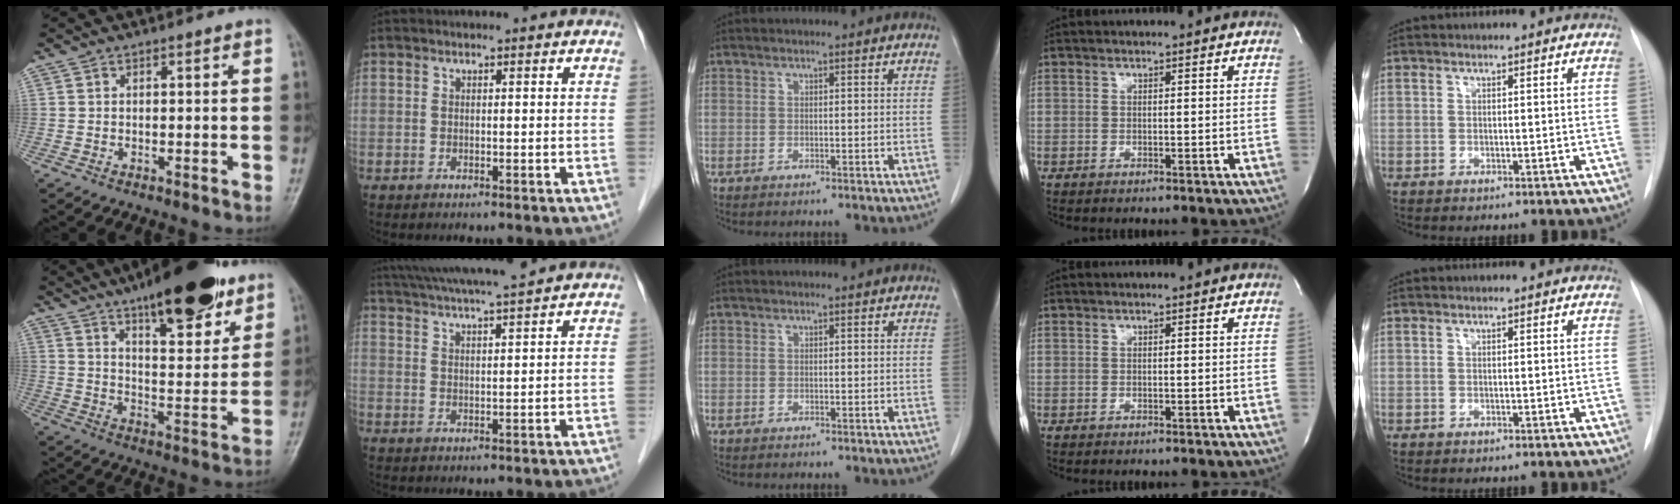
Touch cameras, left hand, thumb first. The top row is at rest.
{"thumb": {"total": 20.8, "force": [14.1, 6.7, 13.7], "torque": [-0.165, -0.061, 0.214]}, "index": {"total": 12.6, "force": [11.2, -0.3, 5.7], "torque": [-0.106, 0.025, 0.172]}}